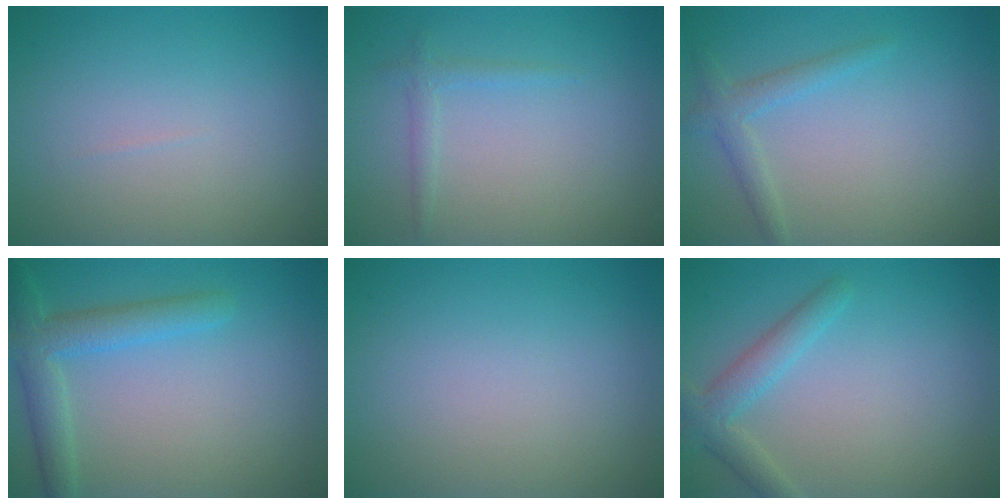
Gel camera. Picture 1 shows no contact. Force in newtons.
{"total": 1.1, "press": 1.1, "slide": 0.1}
{"total": 2.0, "press": 2.0, "slide": 0.1}
{"total": 3.8, "press": 3.8, "slide": 0.3}
{"total": 0.0}
{"total": 2.8, "press": 2.8, "slide": 0.0}